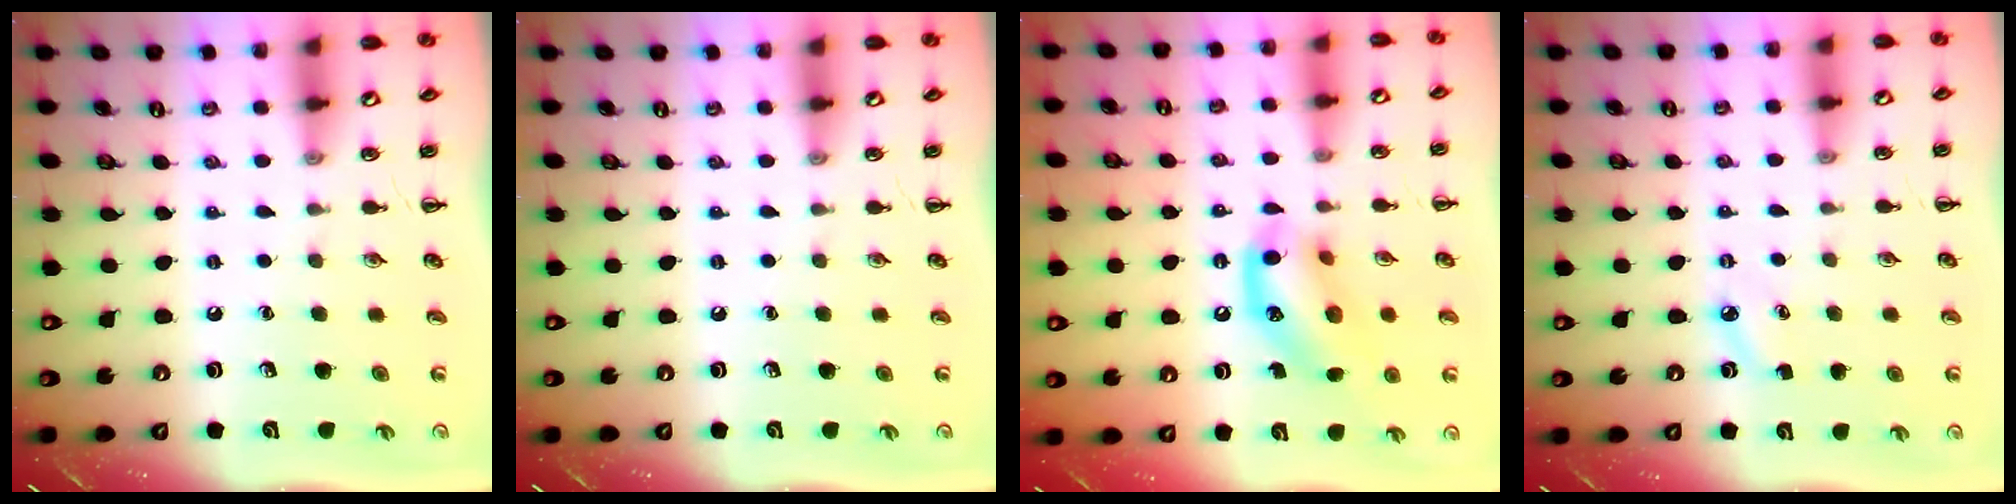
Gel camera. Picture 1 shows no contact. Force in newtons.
{"total": 0.0}
{"total": 14.1, "press": 13.8, "slide": 3.0}
{"total": 2.8, "press": 2.7, "slide": 0.7}